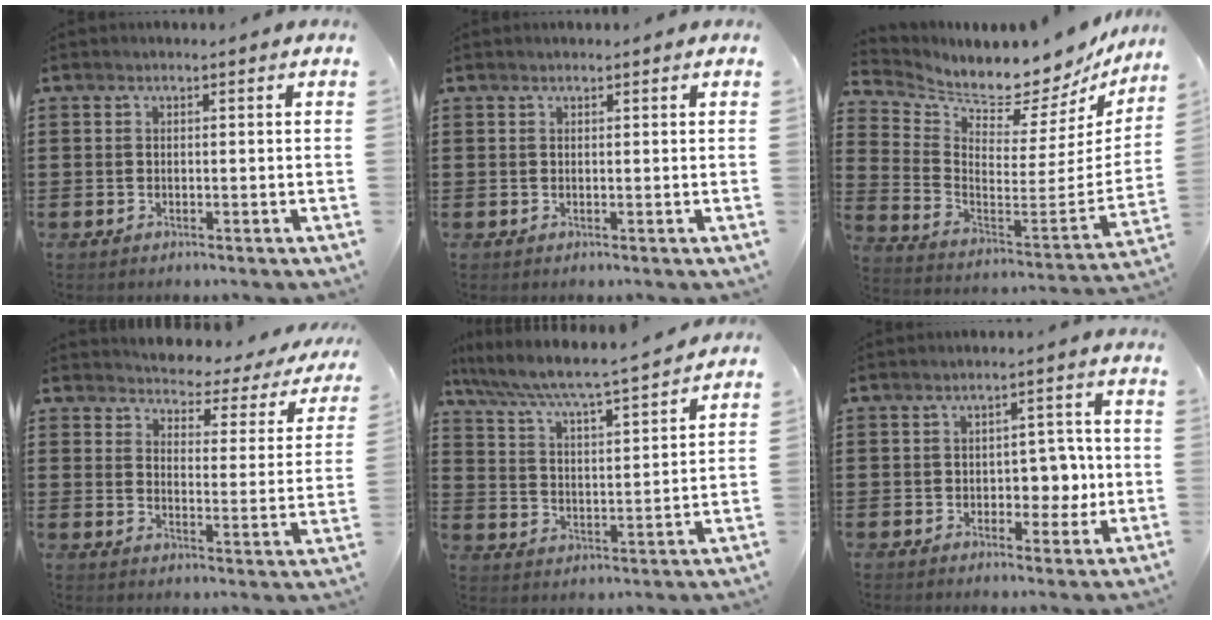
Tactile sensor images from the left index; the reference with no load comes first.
{"total": 0.0}
{"total": 6.2, "force": [6.1, 0.3, 0.9], "torque": [-0.044, -0.084, 0.095]}
{"total": 2.9, "force": [2.8, 0.5, 0.5], "torque": [-0.023, -0.032, 0.038]}
{"total": 5.7, "force": [5.3, -0.2, 2.2], "torque": [-0.066, -0.039, 0.082]}
{"total": 5.1, "force": [-0.5, 3.3, 3.9], "torque": [-0.061, 0.003, -0.017]}